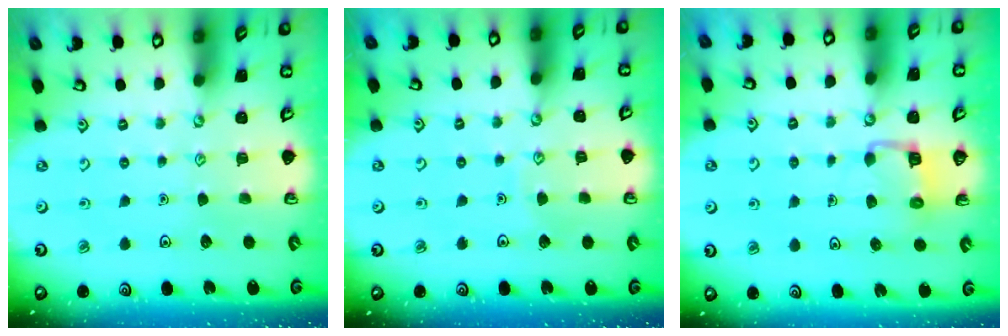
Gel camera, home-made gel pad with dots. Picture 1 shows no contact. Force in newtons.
{"total": 3.4, "press": 3.3, "slide": 0.3}
{"total": 3.9, "press": 3.9, "slide": 0.2}